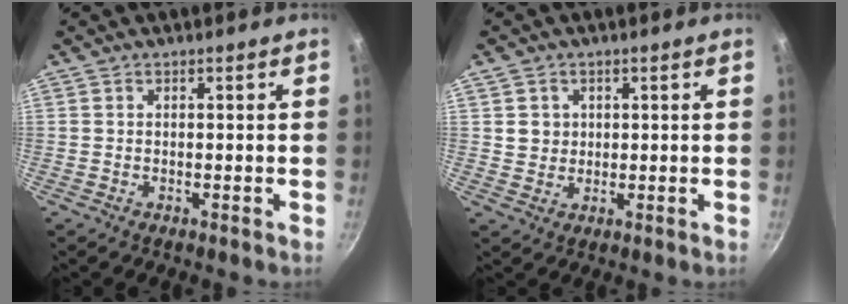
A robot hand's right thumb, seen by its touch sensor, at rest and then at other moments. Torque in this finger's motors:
{"motor_torque": [-0.77, 1.02, 0.29, -0.21, 0.05]}